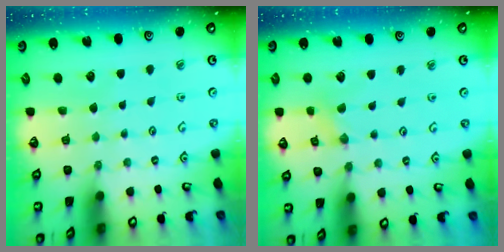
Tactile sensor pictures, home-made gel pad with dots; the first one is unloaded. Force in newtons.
{"total": 1.5, "press": 1.4, "slide": 0.3}